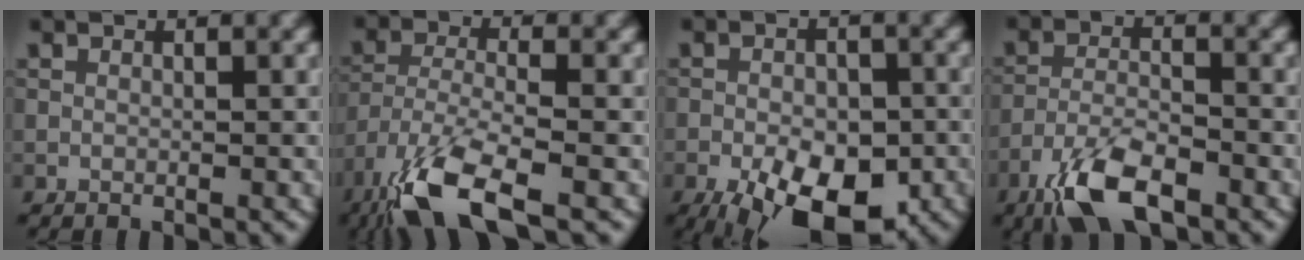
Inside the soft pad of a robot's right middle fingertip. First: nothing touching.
{"total": 8.9, "force": [-5.6, 2.9, 6.3], "torque": [-0.136, -0.015, -0.112]}
{"total": 11.2, "force": [-5.7, 5.3, 8.0], "torque": [-0.109, -0.021, -0.087]}
{"total": 6.8, "force": [-4.5, 2.4, 4.6], "torque": [-0.090, -0.002, -0.091]}